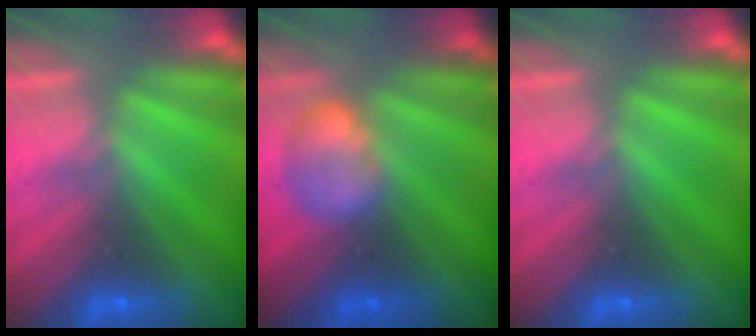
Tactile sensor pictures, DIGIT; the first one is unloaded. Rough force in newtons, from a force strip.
{"total": 2.6}
{"total": 0.0}